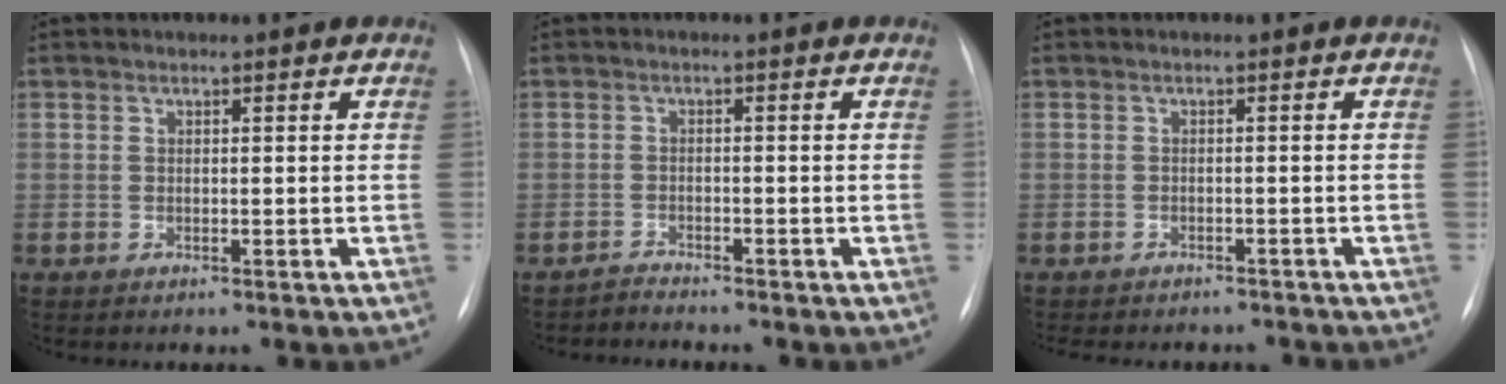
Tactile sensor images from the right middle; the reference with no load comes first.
{"total": 1.7, "force": [-1.6, -0.1, -0.5], "torque": [0.011, -0.008, -0.029]}
{"total": 9.4, "force": [-8.2, 3.7, 2.8], "torque": [-0.050, 0.003, -0.097]}